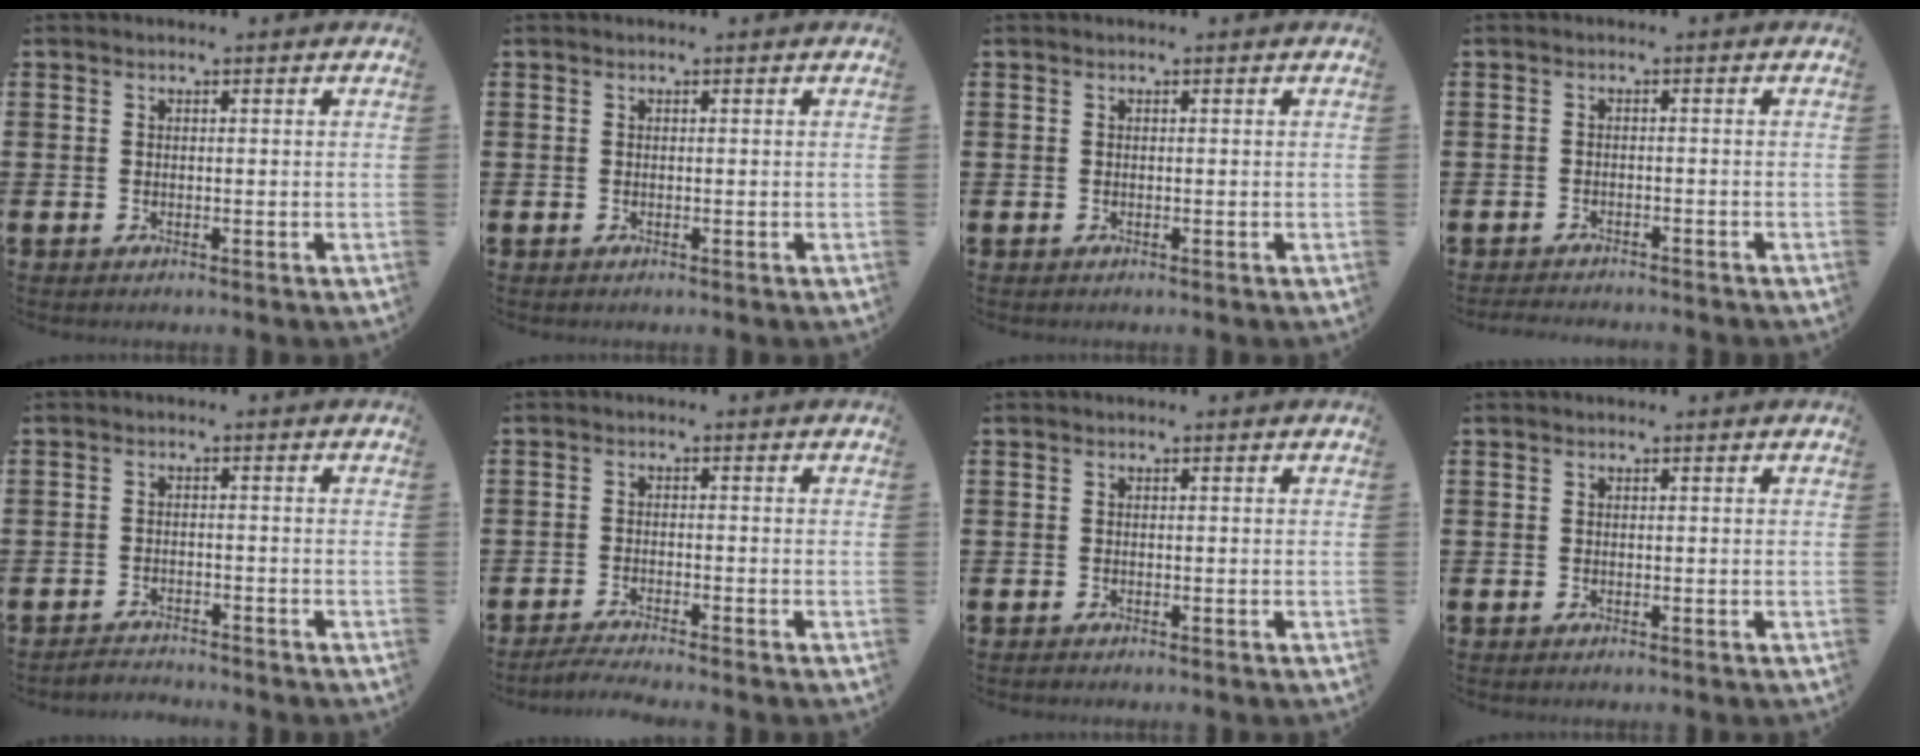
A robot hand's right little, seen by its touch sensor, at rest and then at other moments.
{"total": 0.0}
{"total": 0.0}
{"total": 1.3, "force": [-1.3, -0.1, 0.0], "torque": [-0.003, 0.002, -0.027]}
{"total": 1.9, "force": [-1.9, 0.0, -0.2], "torque": [-0.002, 0.004, -0.042]}
{"total": 1.8, "force": [-1.6, -0.2, 0.7], "torque": [-0.011, 0.003, -0.031]}
{"total": 0.0}
{"total": 0.0}